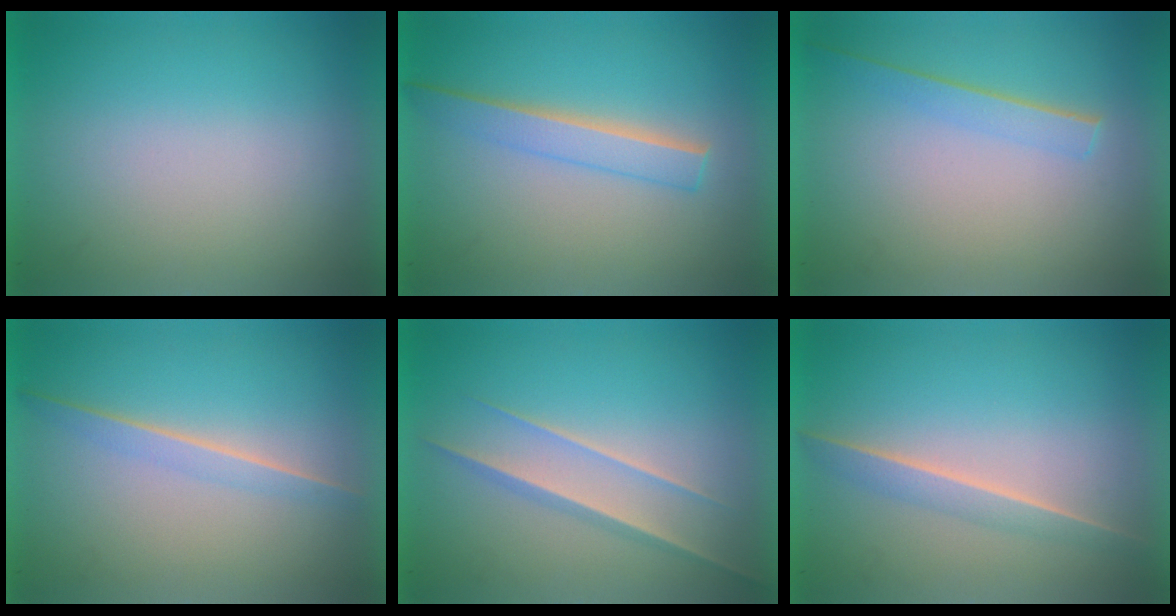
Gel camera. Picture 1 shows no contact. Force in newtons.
{"total": 2.2}
{"total": 1.6}
{"total": 1.3}
{"total": 1.5}
{"total": 1.5}